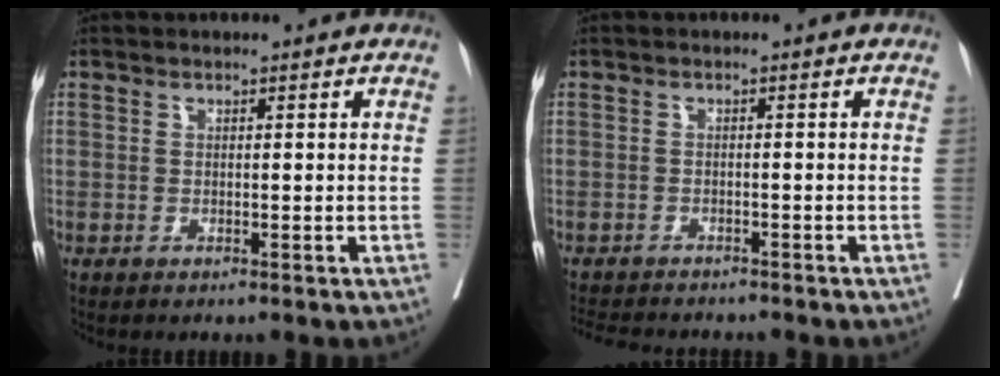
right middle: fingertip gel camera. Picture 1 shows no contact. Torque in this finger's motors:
{"motor_torque": [-0.04, -0.03, 0.00, 0.00]}